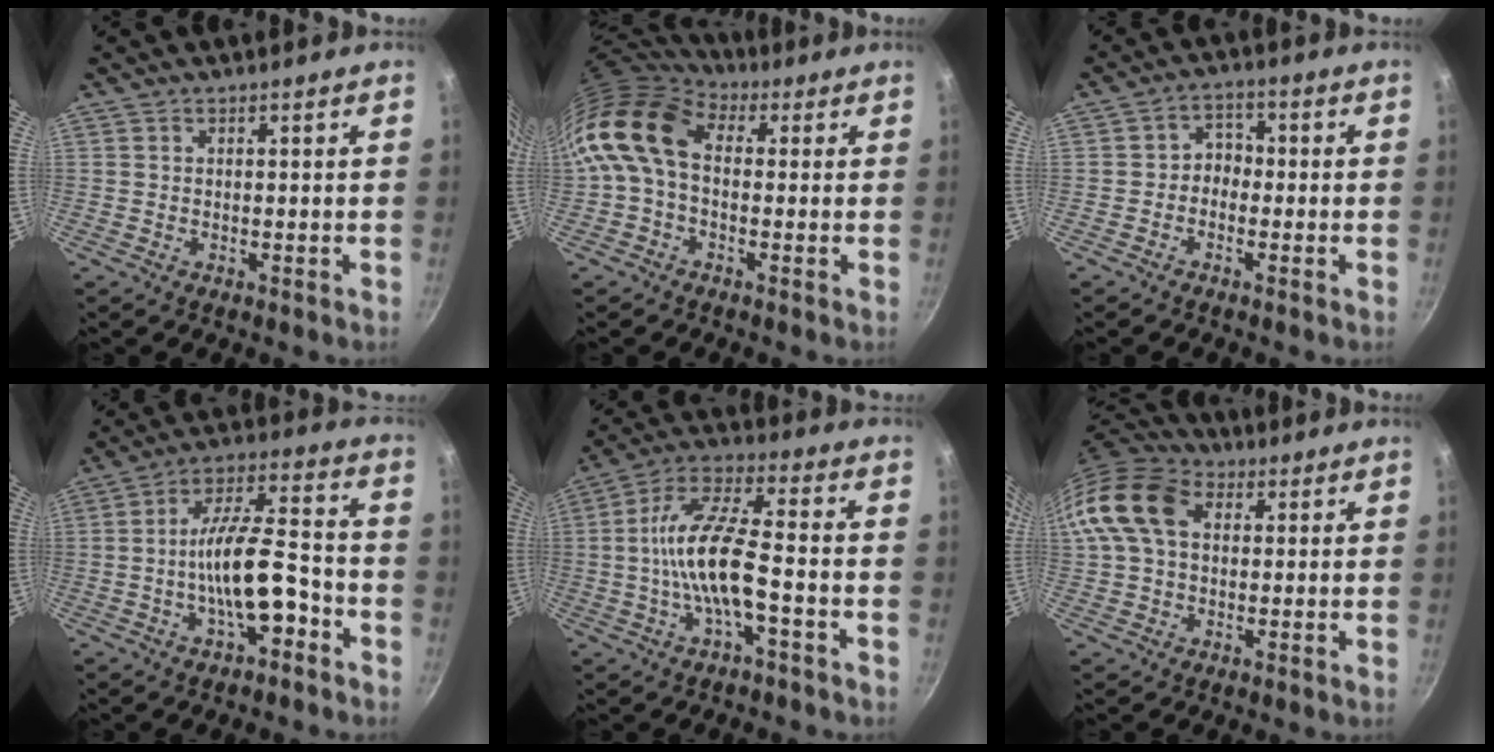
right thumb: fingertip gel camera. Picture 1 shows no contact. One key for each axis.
{"total": 12.6, "fx": 0.8, "fy": 8.6, "fz": 9.1, "tx": -0.164, "ty": 0.024, "tz": -0.006}
{"total": 3.7, "fx": -1.1, "fy": 3.0, "fz": 1.8, "tx": -0.008, "ty": 0.021, "tz": -0.029}
{"total": 13.4, "fx": -4.9, "fy": 5.0, "fz": 11.5, "tx": -0.177, "ty": 0.052, "tz": -0.086}
{"total": 13.4, "fx": -3.1, "fy": 4.2, "fz": 12.3, "tx": -0.241, "ty": 0.038, "tz": -0.070}
{"total": 13.5, "fx": 2.7, "fy": 9.5, "fz": 9.2, "tx": -0.160, "ty": 0.024, "tz": 0.031}